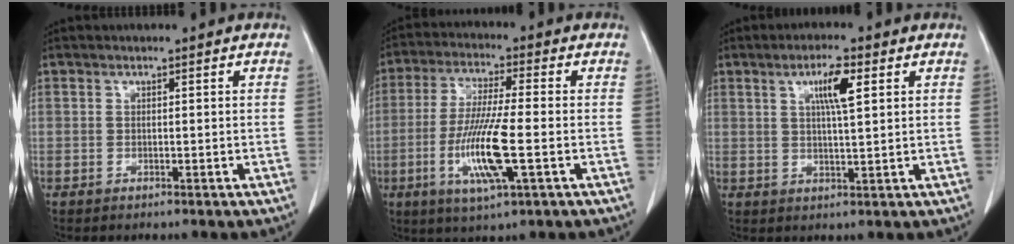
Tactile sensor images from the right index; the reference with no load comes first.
{"total": 11.4, "force": [-3.0, 0.7, 11.0], "torque": [-0.223, -0.016, -0.059]}
{"total": 5.5, "force": [2.2, 0.5, 5.0], "torque": [-0.089, 0.001, 0.038]}